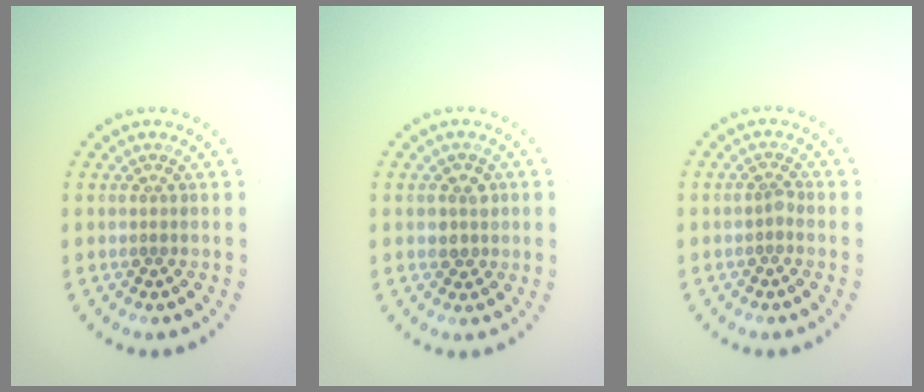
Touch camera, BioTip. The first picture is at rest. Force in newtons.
{"total": 1.8, "press": 1.7, "slide": 0.6}
{"total": 0.8, "press": 0.5, "slide": 0.5}